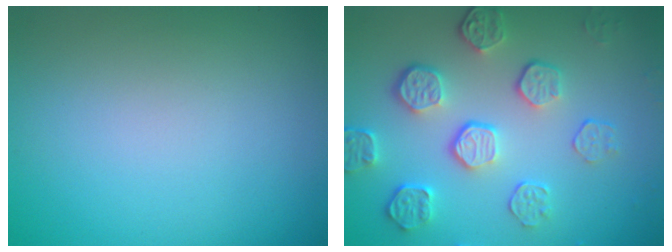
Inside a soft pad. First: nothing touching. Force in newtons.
{"total": 5.6, "press": 4.0, "slide": 3.9}